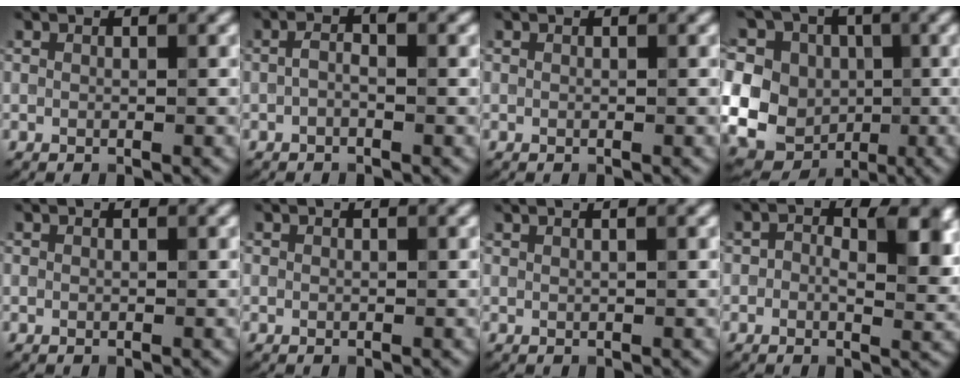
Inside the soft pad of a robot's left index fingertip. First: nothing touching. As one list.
[{"total": 1.4, "force": [-0.5, 0.5, 1.2], "torque": [-0.024, 0.006, -0.013]}, {"total": 0.0}, {"total": 20.0, "force": [2.6, 17.8, 8.8], "torque": [-0.189, 0.024, 0.006]}, {"total": 0.0}, {"total": 0.0}, {"total": 2.4, "force": [1.3, 1.2, 1.6], "torque": [-0.002, 0.006, -0.008]}, {"total": 5.8, "force": [0.4, 3.3, 4.7], "torque": [-0.047, 0.001, -0.002]}]